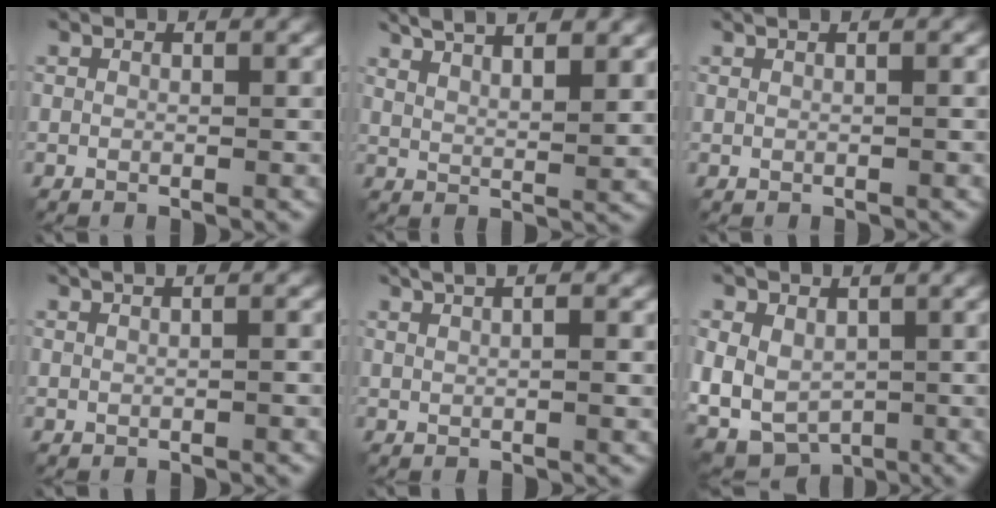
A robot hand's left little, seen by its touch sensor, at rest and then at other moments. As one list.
[{"total": 8.3, "force": [5.4, 2.7, 5.6], "torque": [-0.081, 0.024, 0.064]}, {"total": 2.1, "force": [1.1, 1.0, 1.5], "torque": [-0.014, 0.015, -0.002]}, {"total": 3.9, "force": [1.9, 1.9, 2.8], "torque": [-0.028, 0.033, 0.008]}, {"total": 4.8, "force": [2.2, 2.0, 3.8], "torque": [-0.039, 0.024, 0.016]}, {"total": 6.7, "force": [-0.5, 4.9, 4.5], "torque": [-0.102, -0.013, -0.010]}]